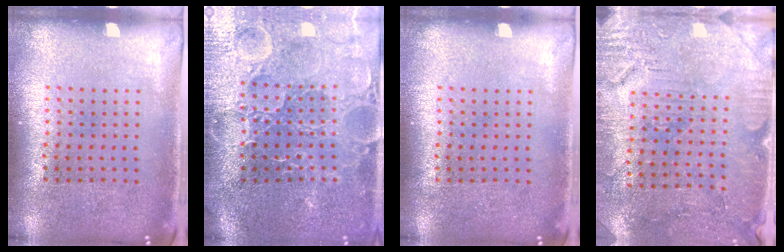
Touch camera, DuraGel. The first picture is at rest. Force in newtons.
{"total": 3.8, "press": 3.7, "slide": 0.8}
{"total": 0.0}
{"total": 3.0, "press": 2.8, "slide": 0.9}